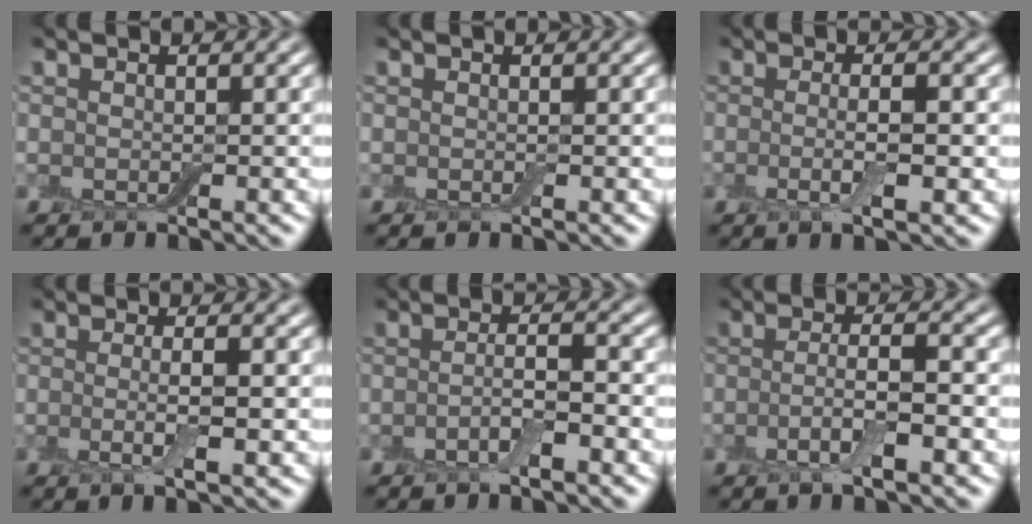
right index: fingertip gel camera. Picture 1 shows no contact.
{"total": 0.0}
{"total": 3.4, "force": [-0.4, 0.7, 3.3], "torque": [-0.060, -0.008, -0.007]}
{"total": 3.0, "force": [-0.3, 0.6, 2.9], "torque": [-0.055, -0.009, -0.006]}
{"total": 2.7, "force": [-1.1, 0.5, 2.4], "torque": [-0.045, 0.006, -0.026]}
{"total": 4.0, "force": [-1.2, 0.8, 3.7], "torque": [-0.068, 0.003, -0.027]}